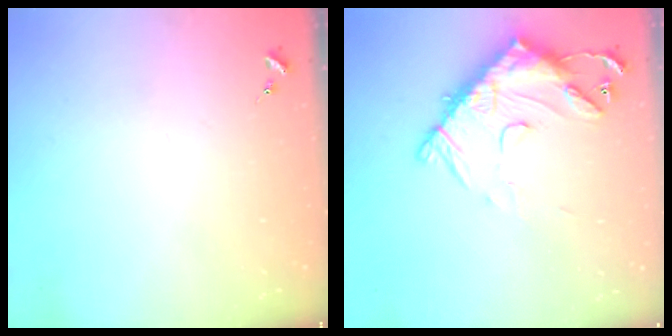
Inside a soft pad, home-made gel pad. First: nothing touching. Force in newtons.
{"total": 15.5, "press": 15.4, "slide": 1.5}